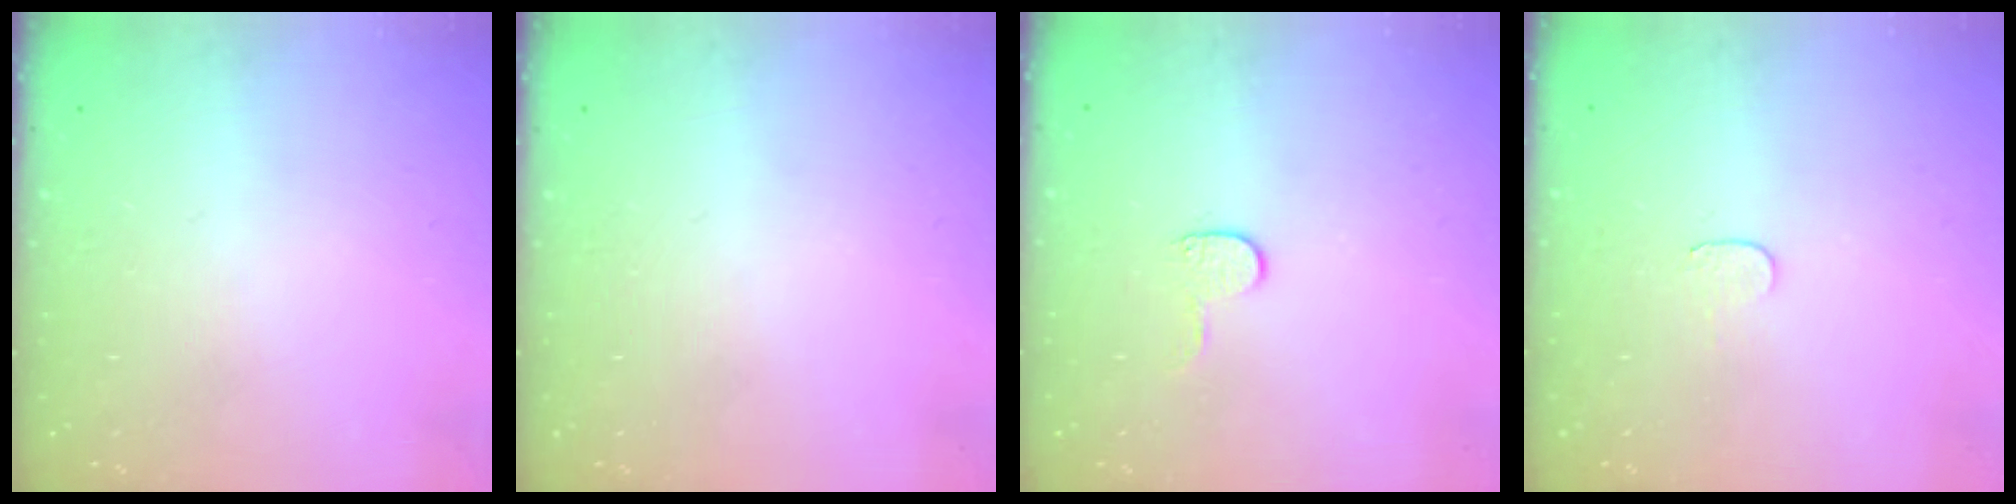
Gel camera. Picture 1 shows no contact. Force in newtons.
{"total": 0.0}
{"total": 3.9, "press": 3.9, "slide": 0.4}
{"total": 3.8, "press": 3.8, "slide": 0.4}